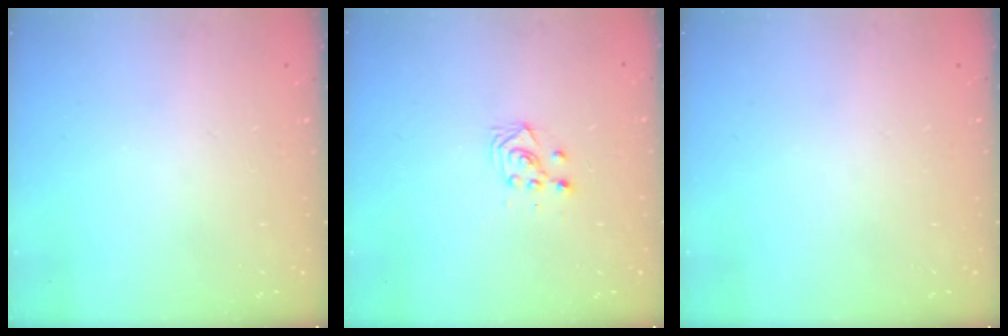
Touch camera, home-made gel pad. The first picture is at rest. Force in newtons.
{"total": 3.1, "press": 2.9, "slide": 0.9}
{"total": 0.0}